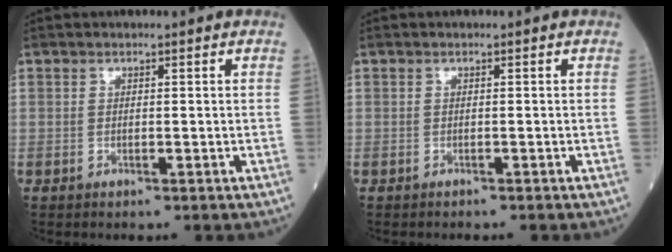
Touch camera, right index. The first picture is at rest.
{"total": 0.6, "force": [-0.5, 0.0, 0.2], "torque": [-0.003, 0.000, -0.010]}